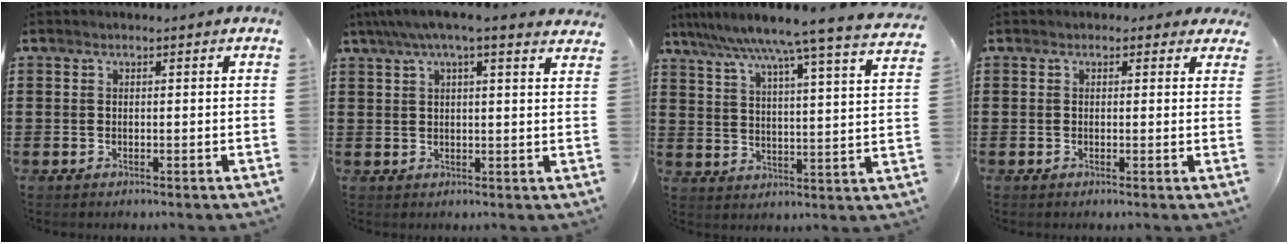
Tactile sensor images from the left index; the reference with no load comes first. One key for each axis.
{"total": 4.7, "fx": 3.6, "fy": 0.4, "fz": 3.0, "tx": -0.070, "ty": -0.004, "tz": 0.061}
{"total": 7.7, "fx": 6.8, "fy": -1.5, "fz": 3.4, "tx": -0.091, "ty": -0.052, "tz": 0.107}
{"total": 1.3, "fx": 0.7, "fy": 1.1, "fz": 0.3, "tx": -0.002, "ty": 0.005, "tz": 0.009}